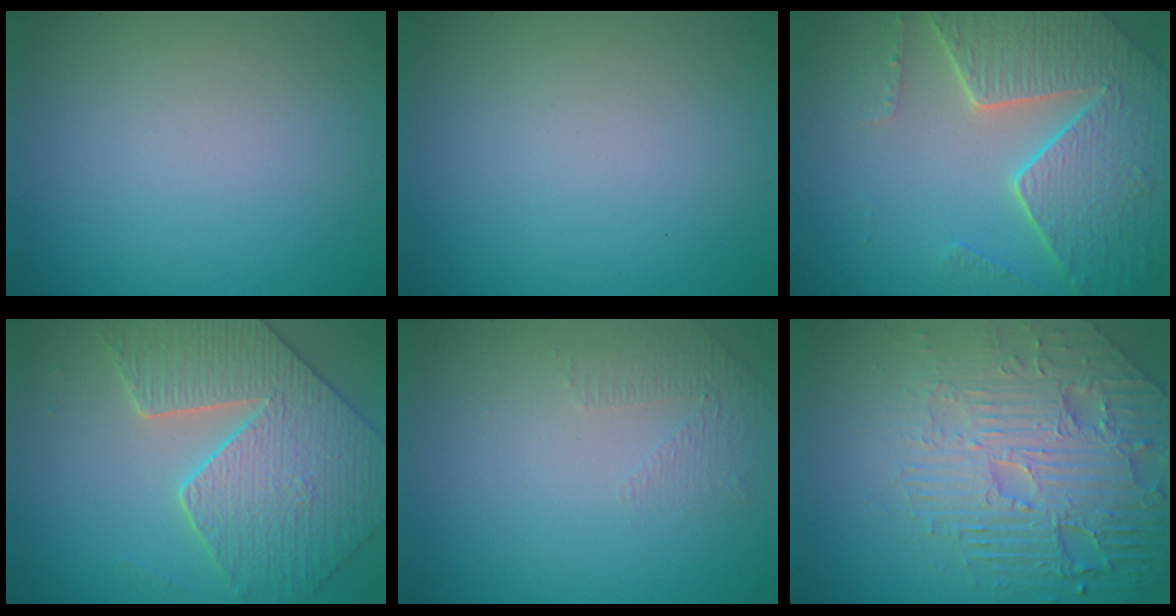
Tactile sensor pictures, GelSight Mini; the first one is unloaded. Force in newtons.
{"total": 0.0}
{"total": 7.8, "press": 5.7, "slide": 5.4}
{"total": 6.0, "press": 5.4, "slide": 2.6}
{"total": 1.1, "press": 0.6, "slide": 1.0}
{"total": 8.5, "press": 6.0, "slide": 6.0}